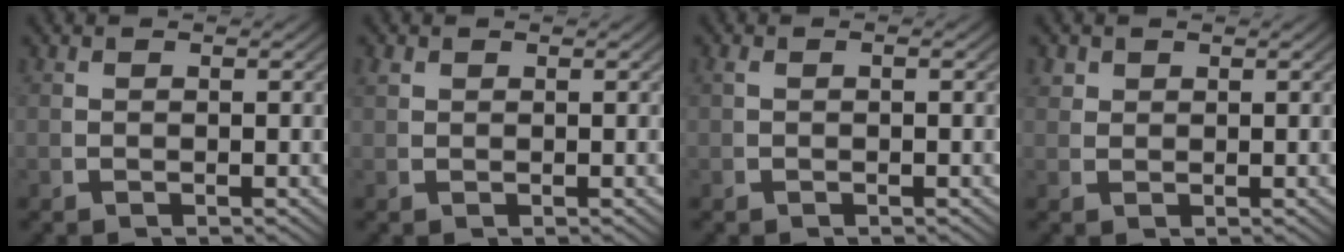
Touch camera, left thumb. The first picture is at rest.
{"total": 0.8, "force": [0.7, 0.3, 0.2], "torque": [-0.008, -0.004, 0.020]}
{"total": 0.6, "force": [0.0, 0.2, 0.5], "torque": [-0.014, 0.000, 0.002]}
{"total": 1.4, "force": [1.0, 0.9, 0.4], "torque": [-0.011, -0.005, 0.028]}